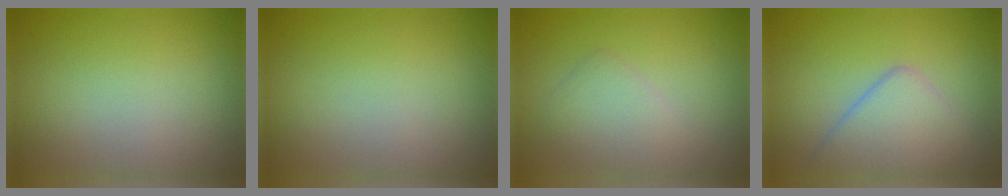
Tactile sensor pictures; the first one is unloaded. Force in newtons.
{"total": 0.0}
{"total": 2.4, "press": 2.4, "slide": 0.0}
{"total": 4.3, "press": 4.3, "slide": 0.1}